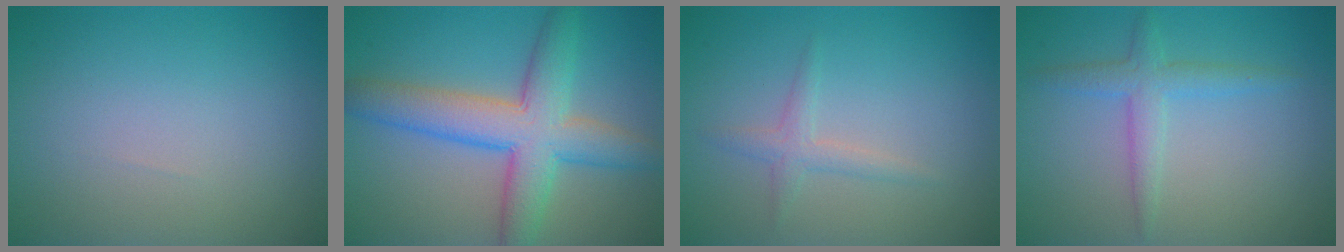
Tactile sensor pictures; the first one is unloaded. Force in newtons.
{"total": 7.4, "press": 7.3, "slide": 0.4}
{"total": 1.5, "press": 1.5, "slide": 0.0}
{"total": 2.5, "press": 2.5, "slide": 0.1}